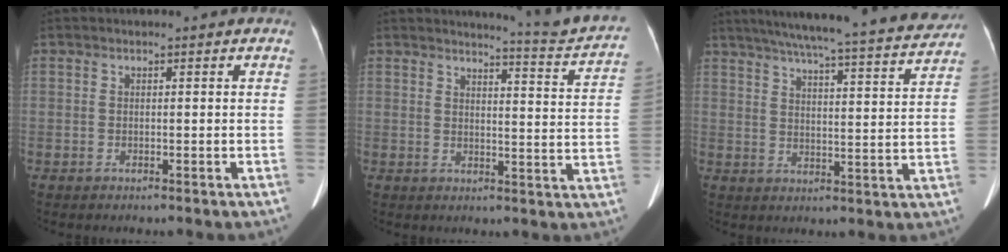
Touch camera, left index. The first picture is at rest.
{"total": 10.2, "force": [10.0, -1.3, 1.7], "torque": [-0.030, -0.064, 0.113]}
{"total": 25.6, "force": [23.0, 1.4, 11.1], "torque": [-0.173, -0.022, 0.294]}